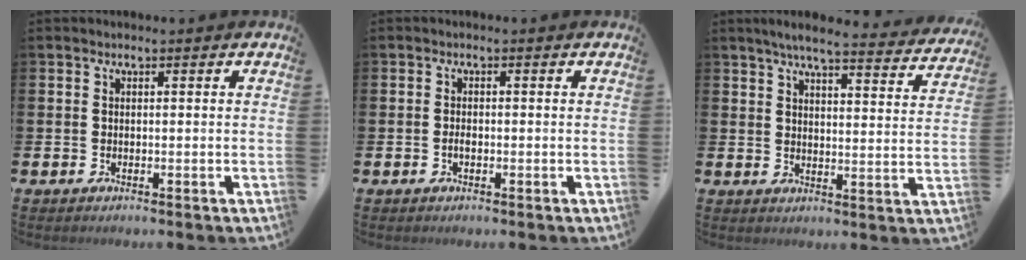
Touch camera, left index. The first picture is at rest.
{"total": 1.0, "force": [-0.3, 0.5, 0.8], "torque": [-0.014, 0.001, -0.007]}
{"total": 5.4, "force": [4.9, 0.3, 2.2], "torque": [-0.048, -0.032, 0.080]}